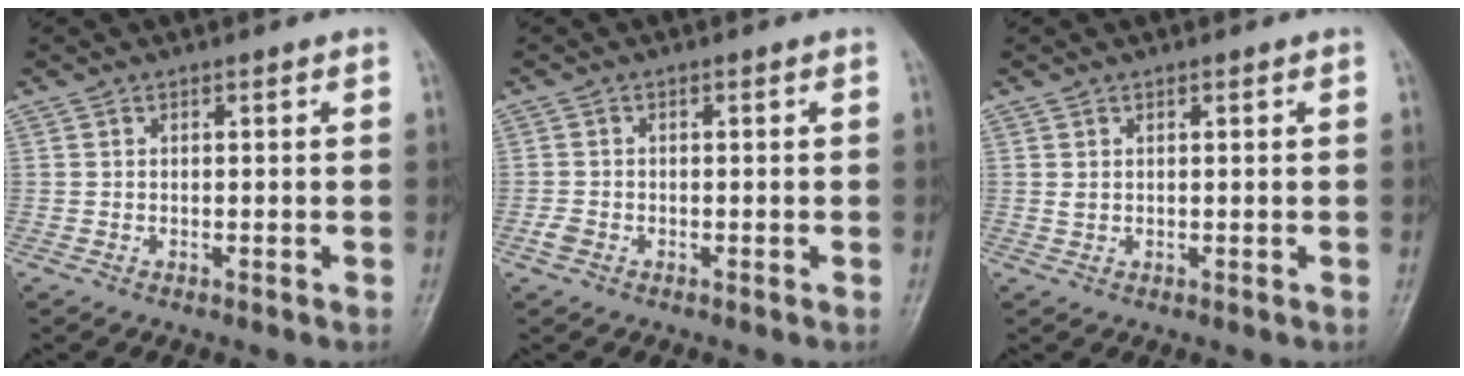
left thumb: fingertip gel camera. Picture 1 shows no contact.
{"total": 1.7, "force": [-0.7, 1.3, 0.8], "torque": [-0.016, 0.001, -0.018]}
{"total": 1.3, "force": [0.6, 0.7, 0.9], "torque": [-0.014, 0.001, 0.014]}